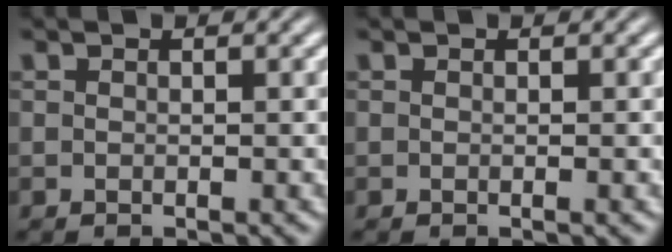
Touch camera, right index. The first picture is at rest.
{"total": 0.0}